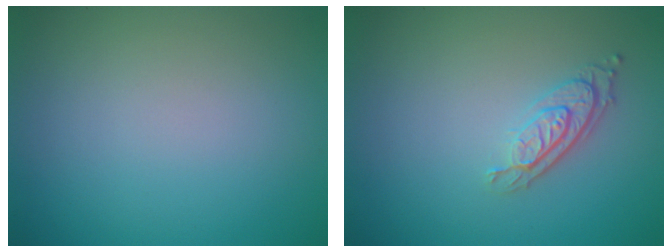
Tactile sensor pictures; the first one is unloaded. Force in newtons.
{"total": 2.9, "press": 2.0, "slide": 2.0}